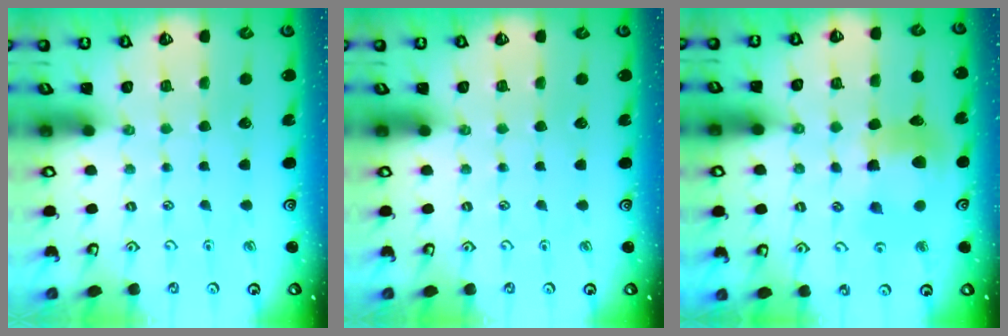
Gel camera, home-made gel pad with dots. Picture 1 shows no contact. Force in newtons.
{"total": 0.0}
{"total": 10.9, "press": 10.8, "slide": 1.4}